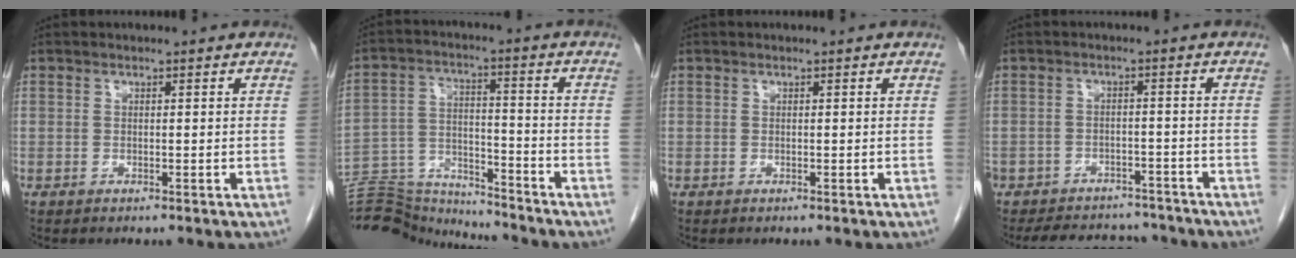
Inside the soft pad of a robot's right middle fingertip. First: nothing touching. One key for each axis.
{"total": 16.5, "fx": -16.0, "fy": 2.4, "fz": 2.9, "tx": -0.068, "ty": 0.021, "tz": -0.258}
{"total": 0.0}
{"total": 11.8, "fx": -10.6, "fy": 4.2, "fz": 3.0, "tx": -0.043, "ty": 0.012, "tz": -0.133}